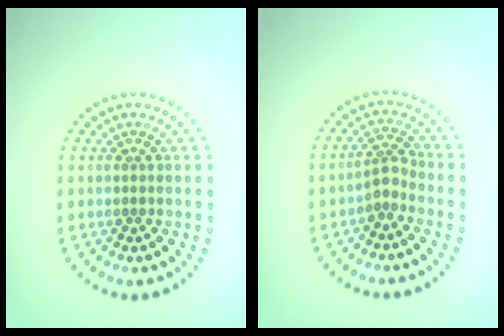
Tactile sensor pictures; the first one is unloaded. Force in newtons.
{"total": 2.0, "press": 1.6, "slide": 1.3}